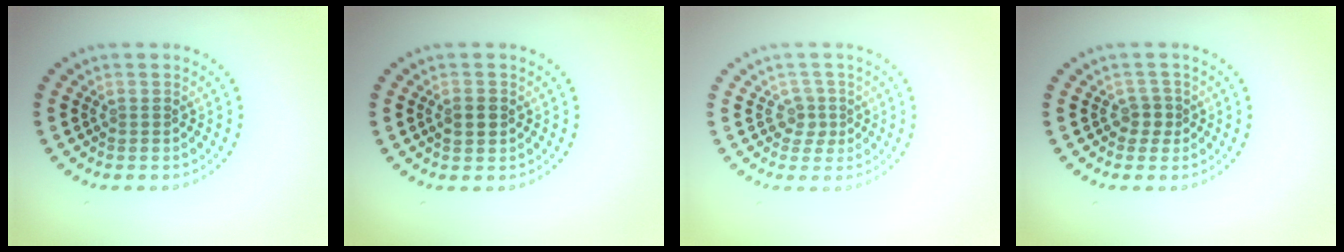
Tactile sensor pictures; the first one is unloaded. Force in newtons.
{"total": 2.1, "press": 2.1, "slide": 0.2}
{"total": 1.6, "press": 1.3, "slide": 0.9}
{"total": 1.3, "press": 1.1, "slide": 0.7}